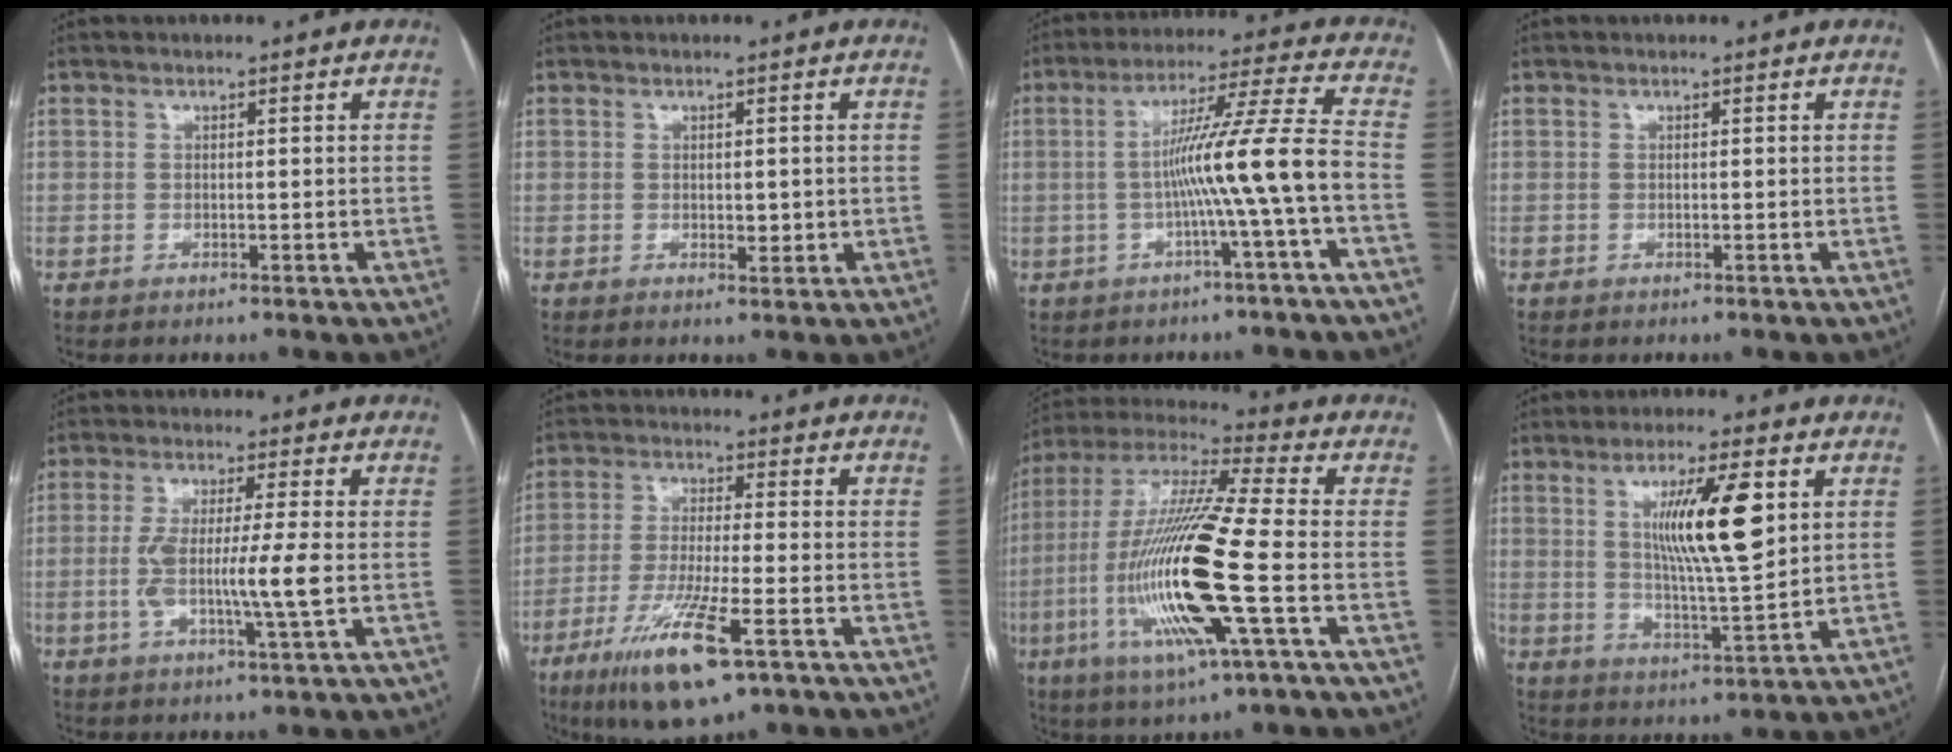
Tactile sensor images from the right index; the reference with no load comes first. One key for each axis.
{"total": 2.0, "fx": 0.0, "fy": 1.2, "fz": 1.6, "tx": -0.019, "ty": -0.003, "tz": 0.003}
{"total": 11.0, "fx": -2.6, "fy": -2.1, "fz": 10.5, "tx": -0.180, "ty": 0.019, "tz": -0.040}
{"total": 0.0}
{"total": 8.7, "fx": -1.0, "fy": -0.1, "fz": 8.6, "tx": -0.166, "ty": -0.005, "tz": -0.020}
{"total": 12.9, "fx": -6.7, "fy": 1.7, "fz": 10.9, "tx": -0.212, "ty": -0.031, "tz": -0.115}
{"total": 20.7, "fx": -4.8, "fy": 1.2, "fz": 20.1, "tx": -0.430, "ty": -0.018, "tz": -0.095}
{"total": 11.7, "fx": 3.6, "fy": 1.1, "fz": 11.1, "tx": -0.192, "ty": -0.003, "tz": 0.064}